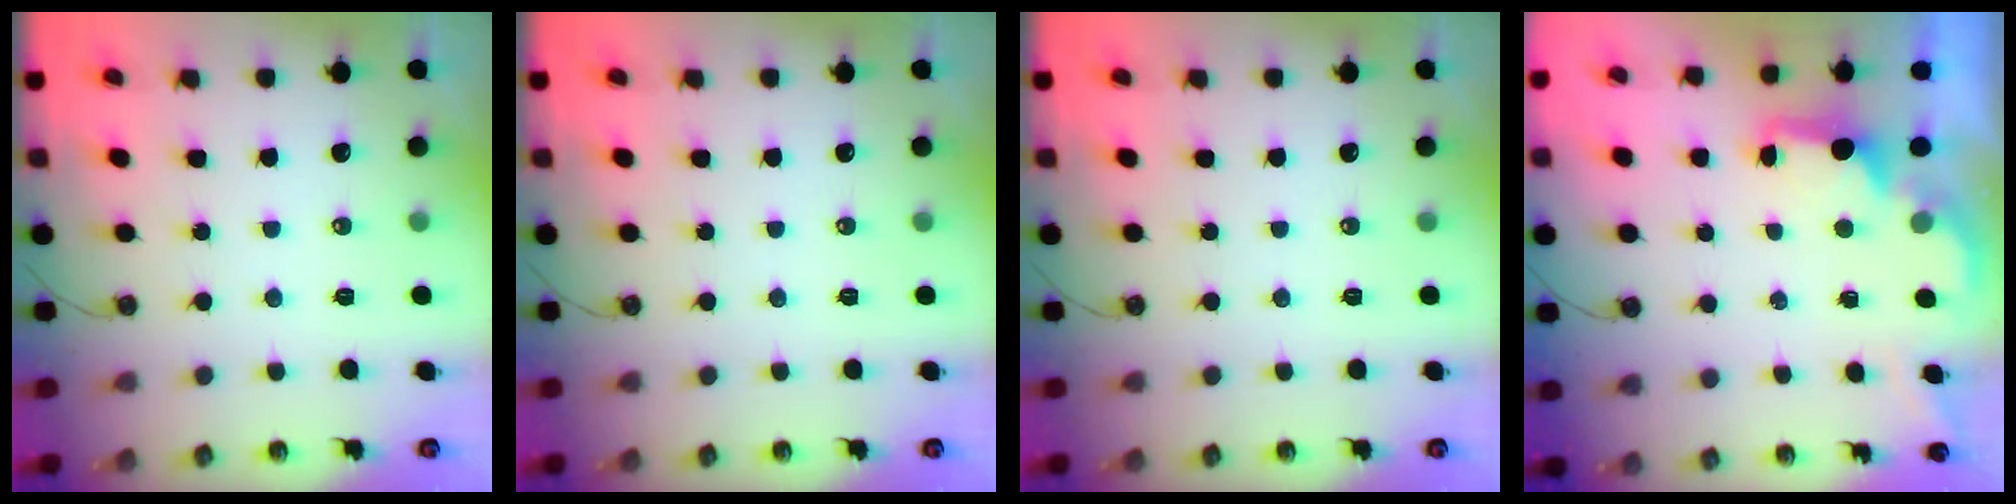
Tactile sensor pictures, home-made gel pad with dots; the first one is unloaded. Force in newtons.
{"total": 0.0}
{"total": 0.0}
{"total": 2.1, "press": 1.9, "slide": 0.8}